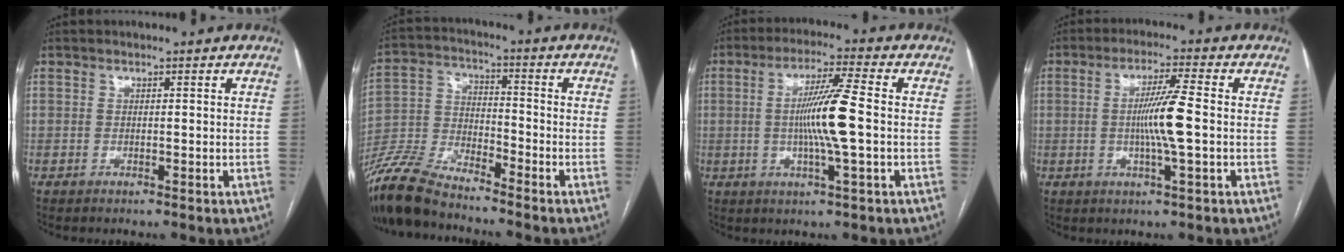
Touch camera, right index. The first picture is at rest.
{"total": 10.3, "force": [-9.5, 1.6, 3.6], "torque": [-0.078, -0.005, -0.189]}
{"total": 9.4, "force": [-0.5, -0.3, 9.4], "torque": [-0.175, -0.001, -0.014]}
{"total": 7.2, "force": [-0.5, -0.4, 7.2], "torque": [-0.134, -0.002, -0.011]}